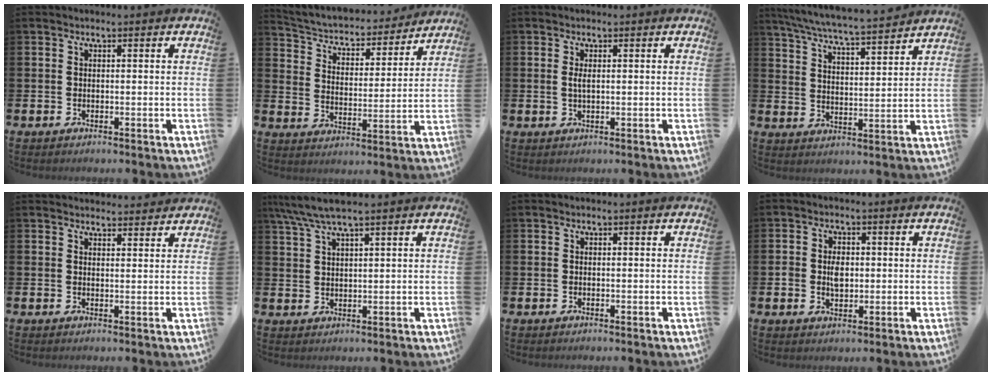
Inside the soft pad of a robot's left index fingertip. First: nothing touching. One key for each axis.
{"total": 4.5, "fx": 4.1, "fy": 1.5, "fz": 1.0, "tx": -0.048, "ty": -0.039, "tz": 0.062}
{"total": 1.4, "fx": 0.3, "fy": 0.5, "fz": 1.3, "tx": -0.022, "ty": 0.002, "tz": 0.003}
{"total": 6.7, "fx": 6.4, "fy": 0.0, "fz": 1.8, "tx": -0.062, "ty": -0.046, "tz": 0.113}
{"total": 2.6, "fx": 2.6, "fy": 0.3, "fz": 0.0, "tx": 0.005, "ty": -0.018, "tz": 0.046}
{"total": 4.9, "fx": 4.1, "fy": 0.4, "fz": 2.7, "tx": -0.065, "ty": -0.007, "tz": 0.075}
{"total": 0.0}
{"total": 3.3, "fx": 0.1, "fy": 2.4, "fz": 2.3, "tx": -0.035, "ty": 0.006, "tz": -0.004}